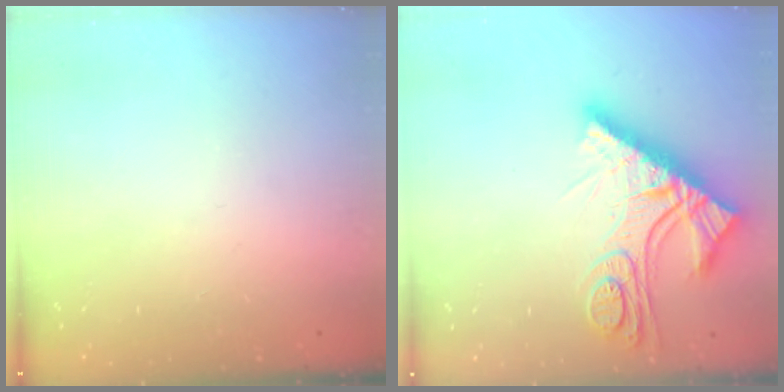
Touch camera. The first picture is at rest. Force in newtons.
{"total": 15.8, "press": 15.8, "slide": 0.6}